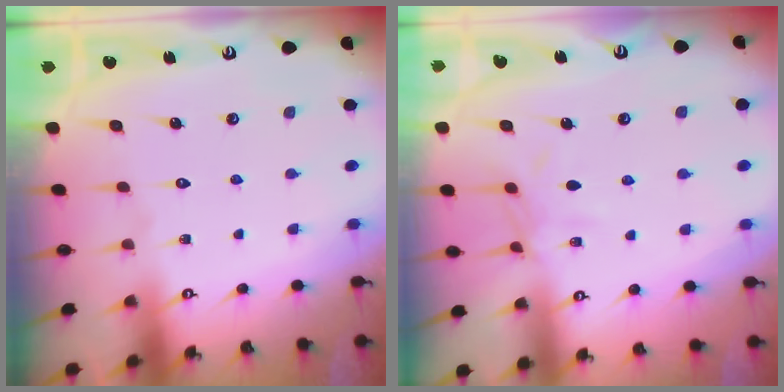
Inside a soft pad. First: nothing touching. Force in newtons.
{"total": 6.1, "press": 6.1, "slide": 0.6}